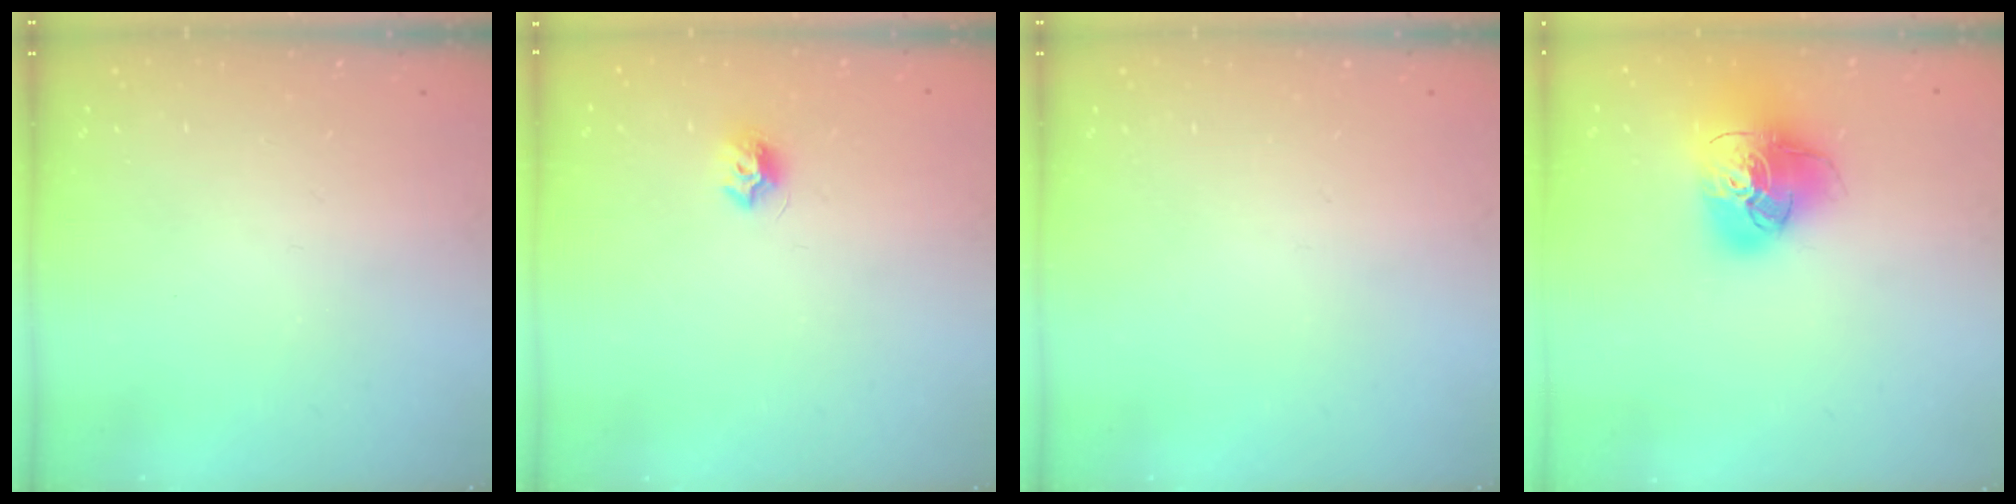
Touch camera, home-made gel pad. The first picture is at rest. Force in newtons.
{"total": 7.1, "press": 7.0, "slide": 0.3}
{"total": 0.0}
{"total": 21.8, "press": 21.6, "slide": 2.6}